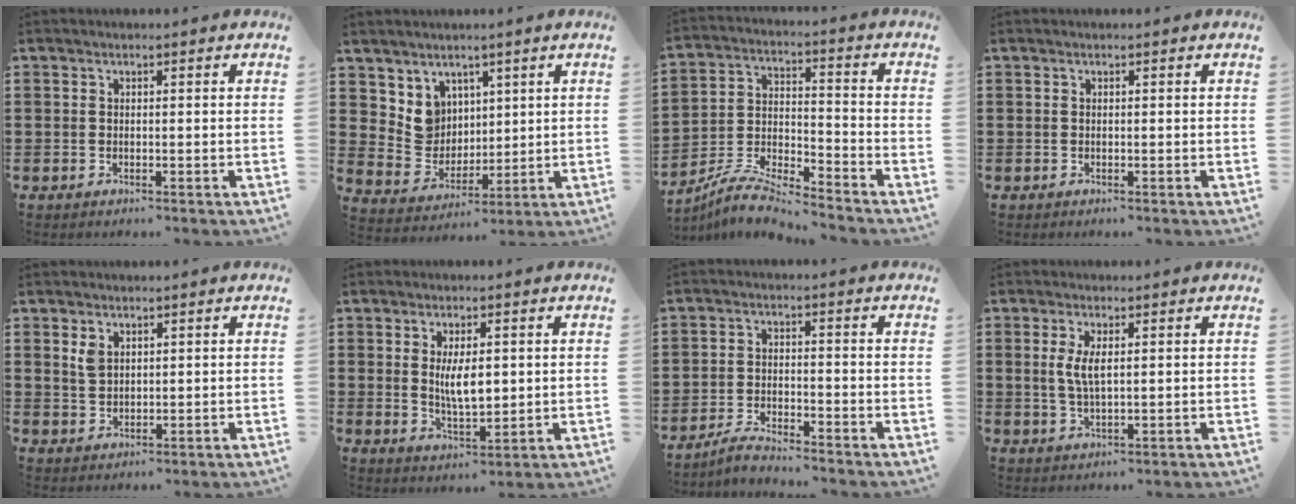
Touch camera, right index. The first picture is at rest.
{"total": 6.8, "force": [3.6, 5.7, 1.0], "torque": [-0.055, -0.008, 0.073]}
{"total": 7.7, "force": [-7.4, 0.4, 2.2], "torque": [-0.052, 0.005, -0.148]}
{"total": 0.0}
{"total": 2.4, "force": [1.5, 1.3, 1.4], "torque": [-0.032, 0.004, 0.028]}
{"total": 5.7, "force": [0.9, 2.1, 5.2], "torque": [-0.094, 0.001, 0.013]}
{"total": 3.3, "force": [-3.3, 0.0, 0.6], "torque": [-0.014, 0.007, -0.066]}
{"total": 3.8, "force": [0.8, 1.2, 3.5], "torque": [-0.073, 0.004, 0.012]}